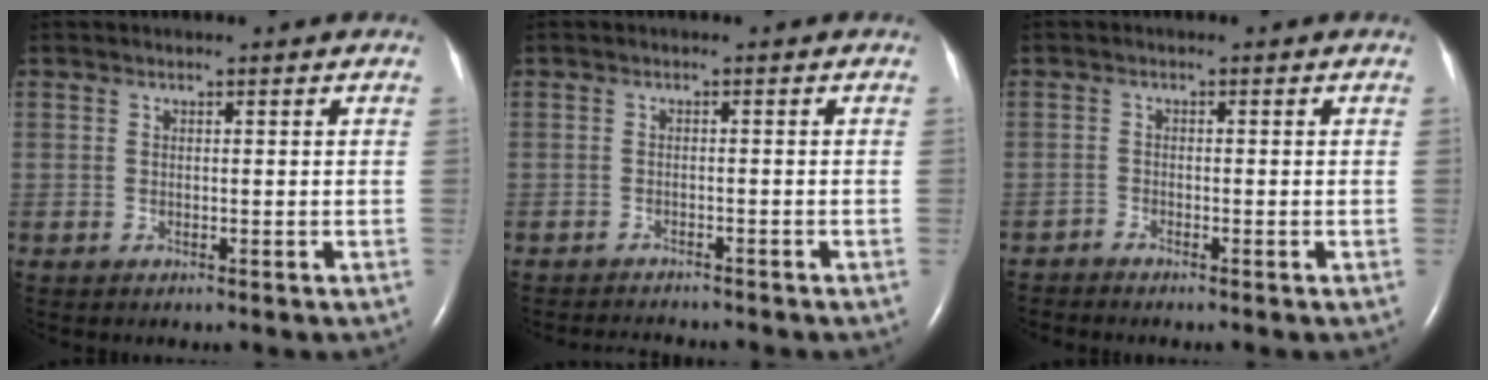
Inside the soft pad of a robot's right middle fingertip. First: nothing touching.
{"total": 4.6, "force": [-4.5, 0.3, 1.2], "torque": [-0.017, -0.012, -0.063]}
{"total": 1.1, "force": [-1.0, -0.2, -0.2], "torque": [0.003, -0.004, -0.021]}